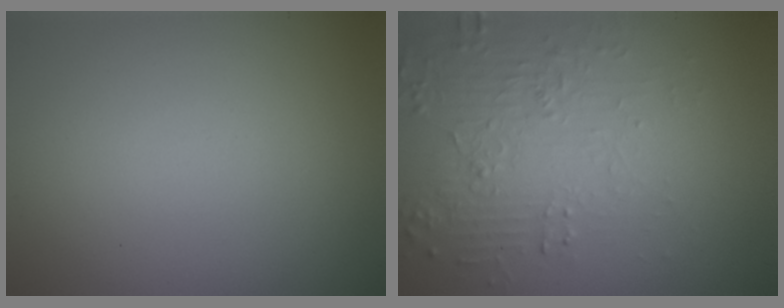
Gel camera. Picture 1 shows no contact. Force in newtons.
{"total": 5.8, "press": 3.8, "slide": 4.4}